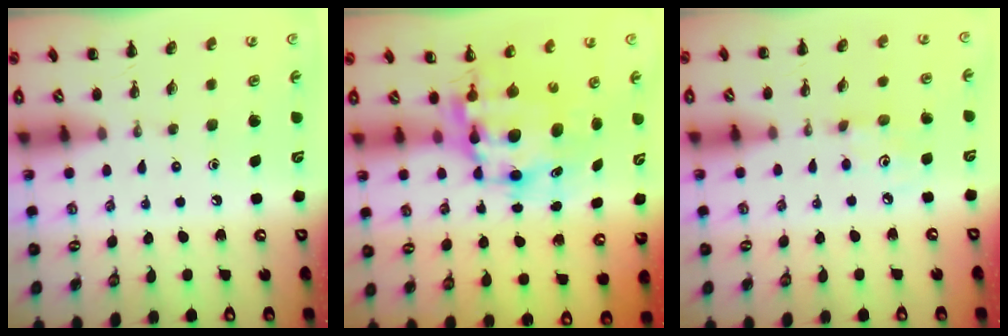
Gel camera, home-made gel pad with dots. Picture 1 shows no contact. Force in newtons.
{"total": 8.6, "press": 8.2, "slide": 2.3}
{"total": 3.7, "press": 3.6, "slide": 1.0}